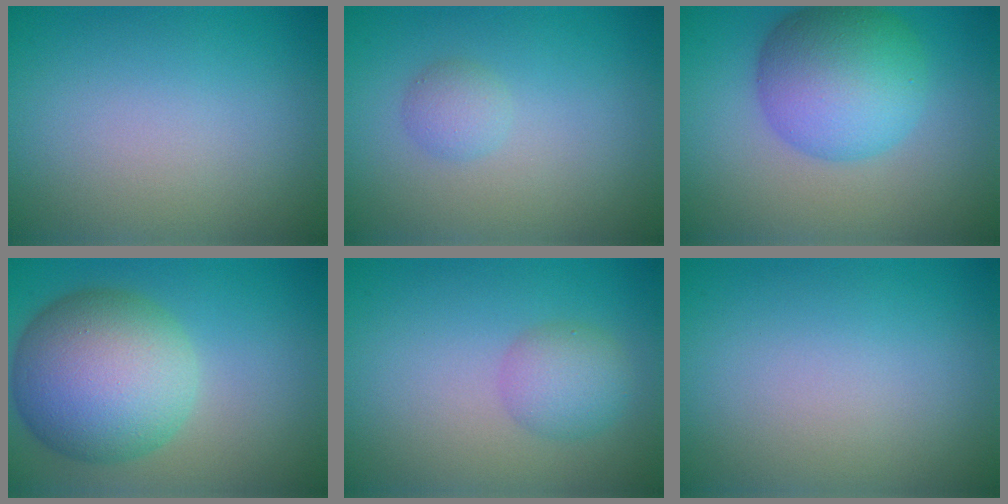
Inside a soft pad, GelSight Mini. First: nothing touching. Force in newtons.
{"total": 1.4, "press": 1.4, "slide": 0.0}
{"total": 8.0, "press": 8.0, "slide": 0.1}
{"total": 10.9, "press": 10.9, "slide": 0.2}
{"total": 2.8, "press": 2.8, "slide": 0.1}
{"total": 0.0}